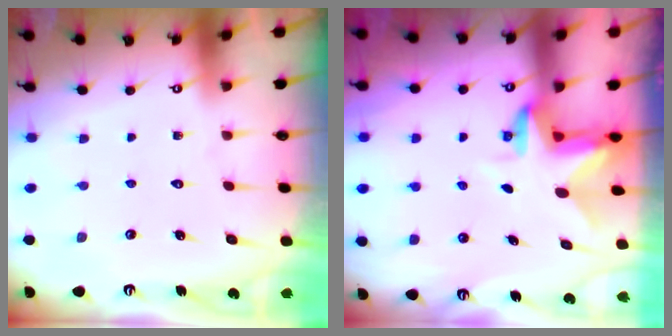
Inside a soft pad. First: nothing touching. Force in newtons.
{"total": 3.0, "press": 2.9, "slide": 0.5}